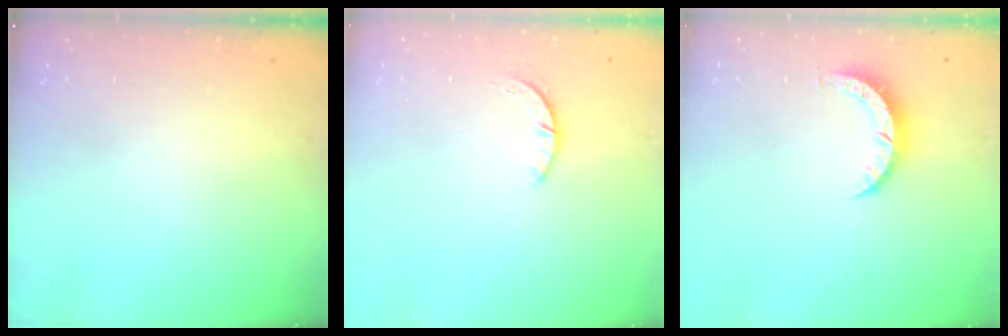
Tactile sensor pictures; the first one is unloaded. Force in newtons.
{"total": 2.4, "press": 2.4, "slide": 0.3}
{"total": 4.1, "press": 4.1, "slide": 0.4}